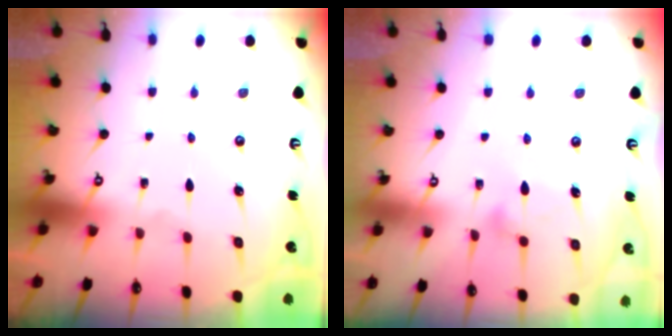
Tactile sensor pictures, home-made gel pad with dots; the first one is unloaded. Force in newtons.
{"total": 11.5, "press": 11.5, "slide": 0.3}